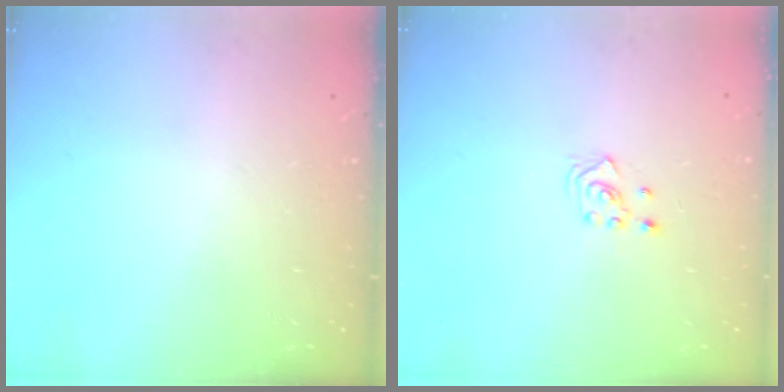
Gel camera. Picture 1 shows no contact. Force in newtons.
{"total": 2.5, "press": 2.3, "slide": 1.0}